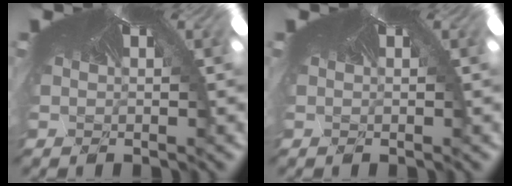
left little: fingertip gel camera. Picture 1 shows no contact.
{"total": 0.0}